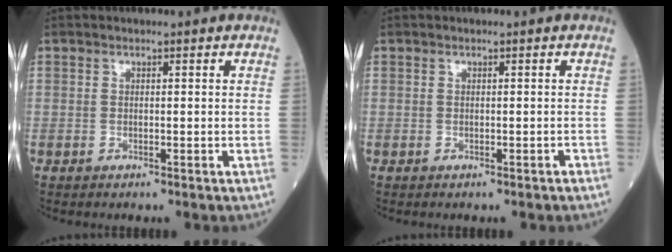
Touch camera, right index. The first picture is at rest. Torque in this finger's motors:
{"motor_torque": [0.00, 0.00, 0.00, 0.01]}